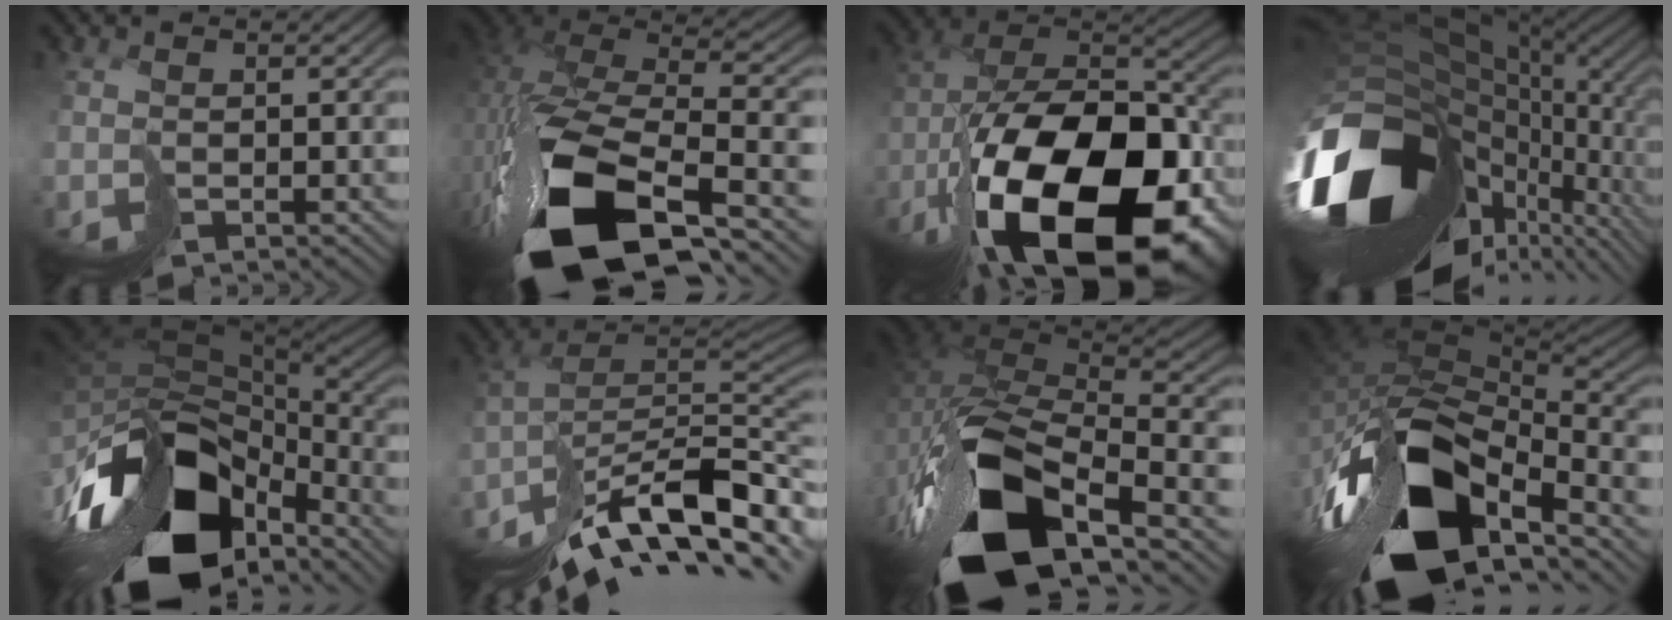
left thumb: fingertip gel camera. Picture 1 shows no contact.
{"total": 16.5, "force": [-6.2, 9.0, 12.4], "torque": [-0.267, -0.036, -0.077]}
{"total": 21.6, "force": [-9.8, 11.2, 15.6], "torque": [-0.318, -0.037, -0.132]}
{"total": 18.7, "force": [-3.5, 12.3, 13.7], "torque": [-0.317, -0.045, -0.021]}
{"total": 16.9, "force": [-9.3, 9.2, 10.6], "torque": [-0.244, -0.035, -0.125]}
{"total": 15.4, "force": [-7.4, 5.8, 12.2], "torque": [-0.237, -0.003, -0.115]}
{"total": 16.8, "force": [-8.0, 8.7, 11.9], "torque": [-0.256, -0.036, -0.121]}
{"total": 17.0, "force": [-6.6, 8.9, 12.9], "torque": [-0.278, -0.020, -0.109]}